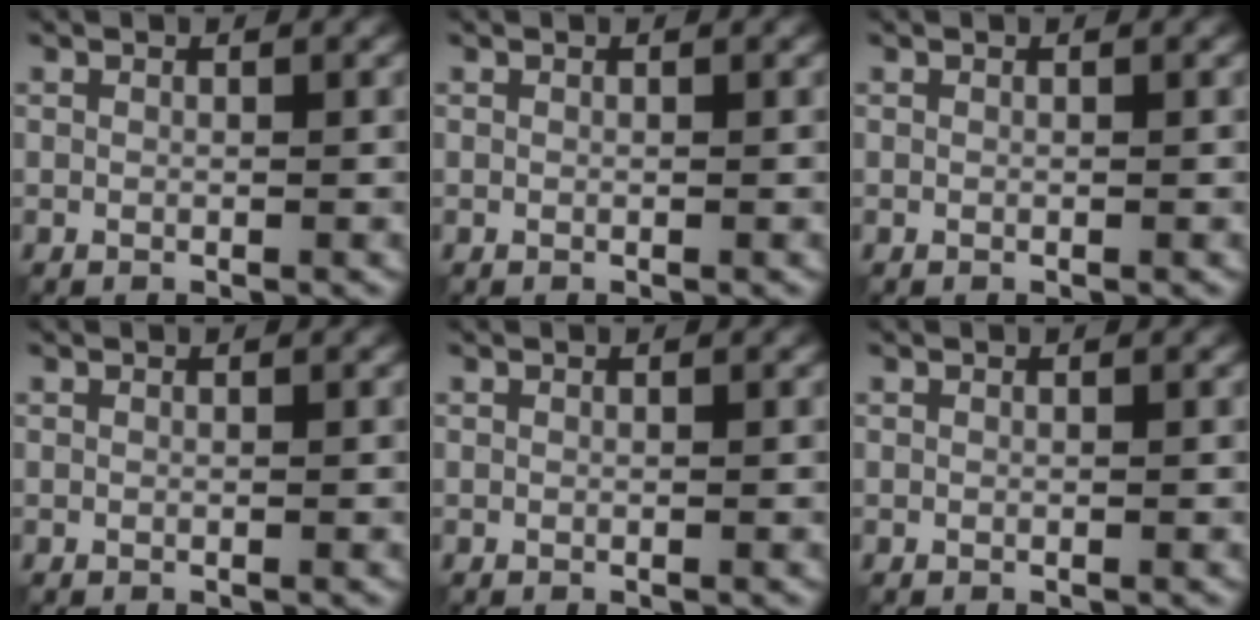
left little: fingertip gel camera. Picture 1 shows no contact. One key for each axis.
{"total": 0.0}
{"total": 0.0}
{"total": 0.0}
{"total": 0.0}
{"total": 0.0}